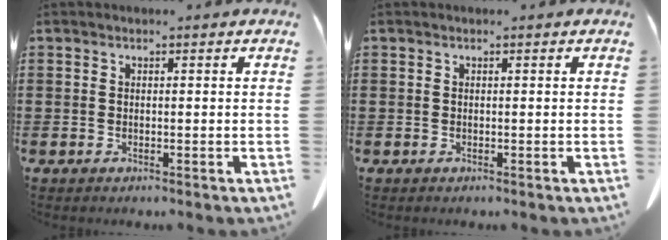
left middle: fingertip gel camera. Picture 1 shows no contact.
{"total": 0.0}